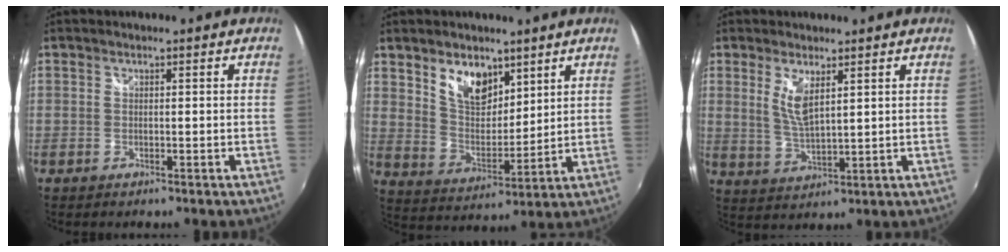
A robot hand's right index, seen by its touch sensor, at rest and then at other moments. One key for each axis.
{"total": 9.9, "fx": 6.1, "fy": 5.7, "fz": 5.3, "tx": -0.089, "ty": 0.004, "tz": 0.119}
{"total": 5.5, "fx": 2.4, "fy": 1.5, "fz": 4.7, "tx": -0.090, "ty": -0.011, "tz": 0.048}